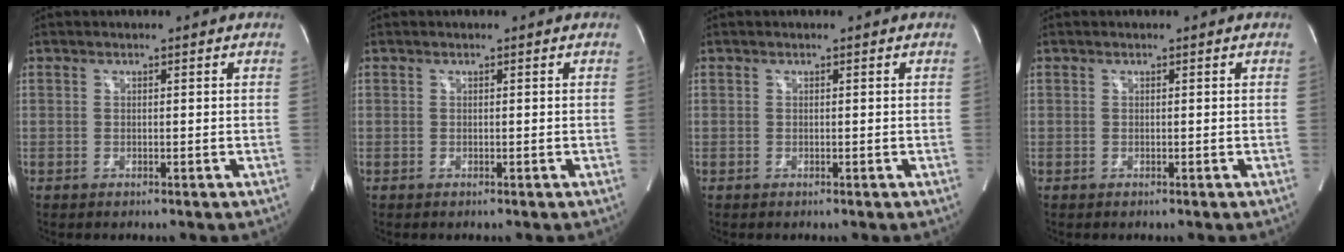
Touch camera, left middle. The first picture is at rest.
{"total": 0.0}
{"total": 0.0}
{"total": 0.0}